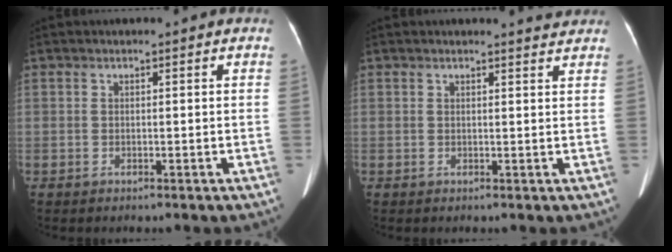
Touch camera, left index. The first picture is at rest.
{"total": 1.9, "force": [1.9, -0.1, 0.1], "torque": [-0.007, -0.007, 0.018]}